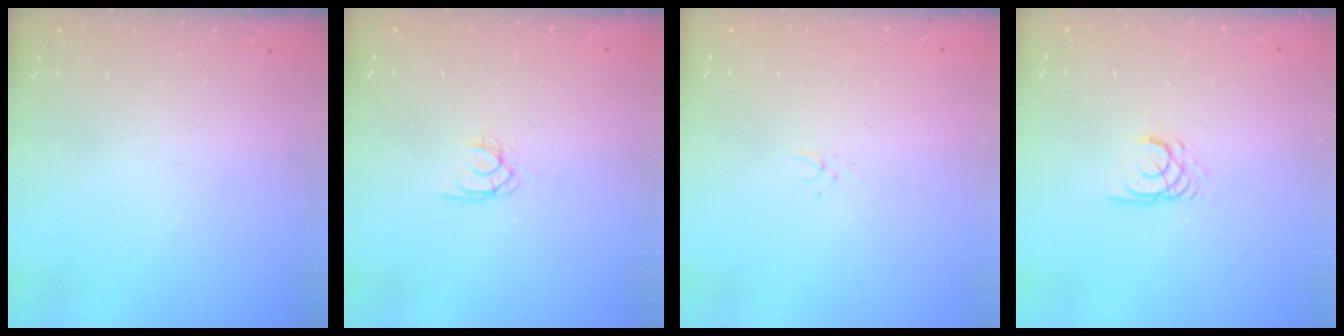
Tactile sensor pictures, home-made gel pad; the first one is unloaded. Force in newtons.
{"total": 1.7, "press": 1.7, "slide": 0.1}
{"total": 1.0, "press": 1.0, "slide": 0.3}
{"total": 2.7, "press": 2.7, "slide": 0.1}